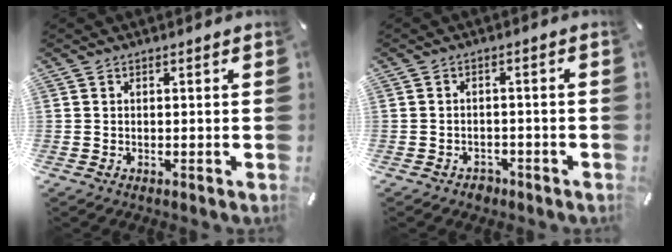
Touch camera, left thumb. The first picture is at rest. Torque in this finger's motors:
{"motor_torque": [-0.01, 0.21, -0.12, 0.12, -0.02]}